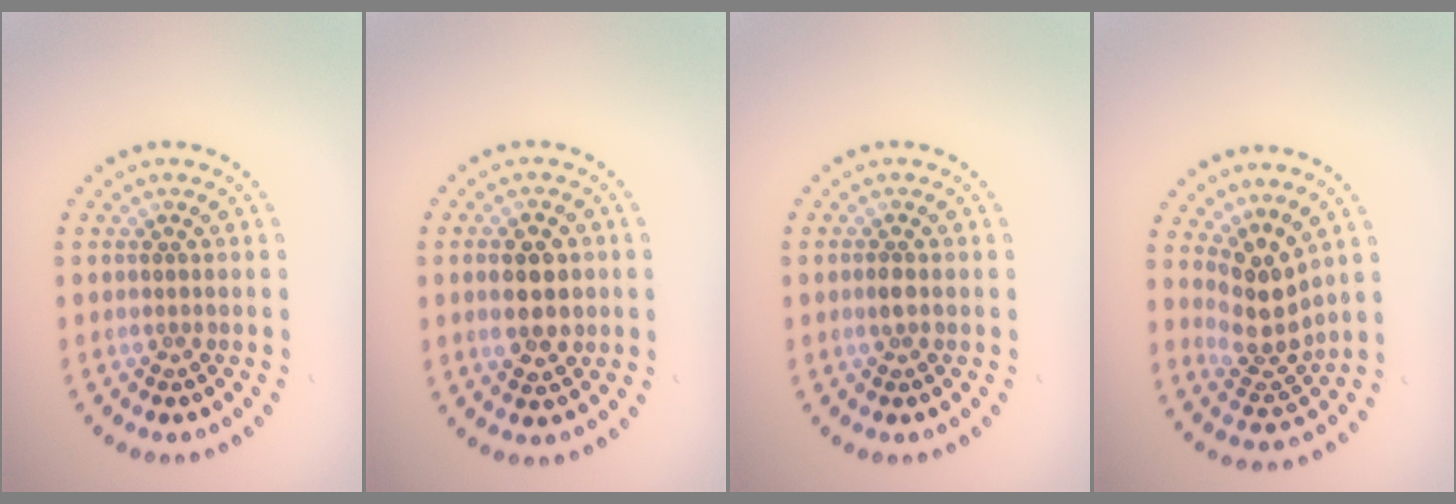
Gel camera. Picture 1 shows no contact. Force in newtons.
{"total": 4.6, "press": 4.6, "slide": 0.1}
{"total": 0.8, "press": 0.8, "slide": 0.1}
{"total": 3.5, "press": 3.0, "slide": 1.9}